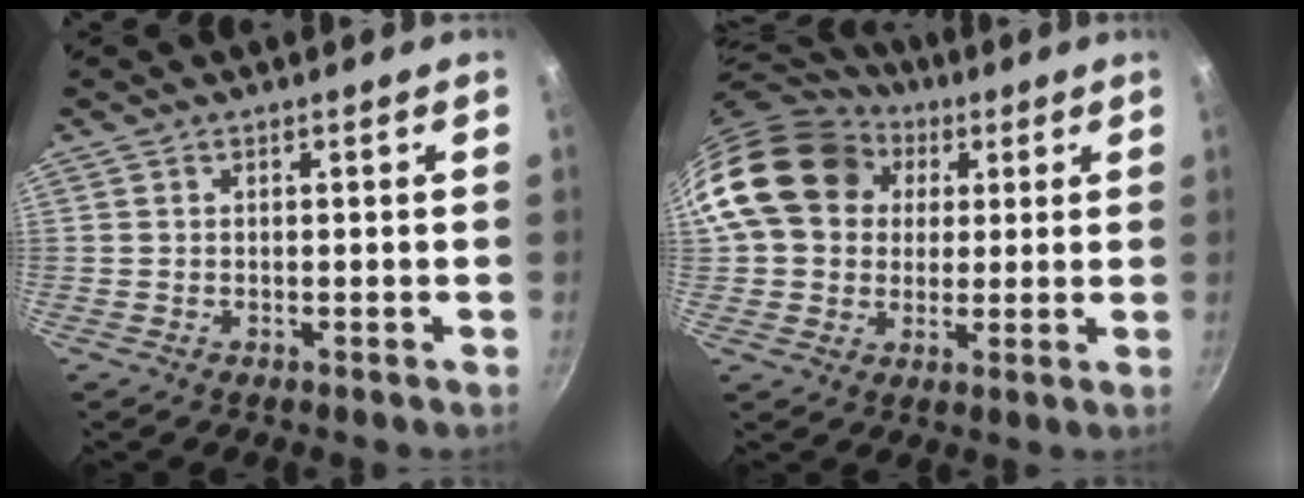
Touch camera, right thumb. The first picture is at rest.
{"total": 17.6, "force": [4.9, 14.4, 9.0], "torque": [-0.138, 0.020, 0.077]}